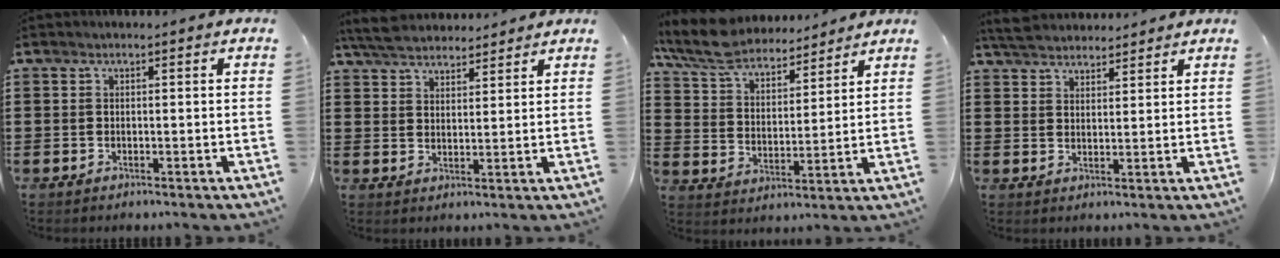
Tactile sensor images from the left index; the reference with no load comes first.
{"total": 5.3, "force": [4.9, 1.4, 1.4], "torque": [-0.044, -0.007, 0.093]}
{"total": 8.6, "force": [7.7, 2.3, 3.1], "torque": [-0.093, -0.035, 0.139]}
{"total": 4.2, "force": [4.0, 1.1, 0.7], "torque": [-0.030, -0.004, 0.075]}